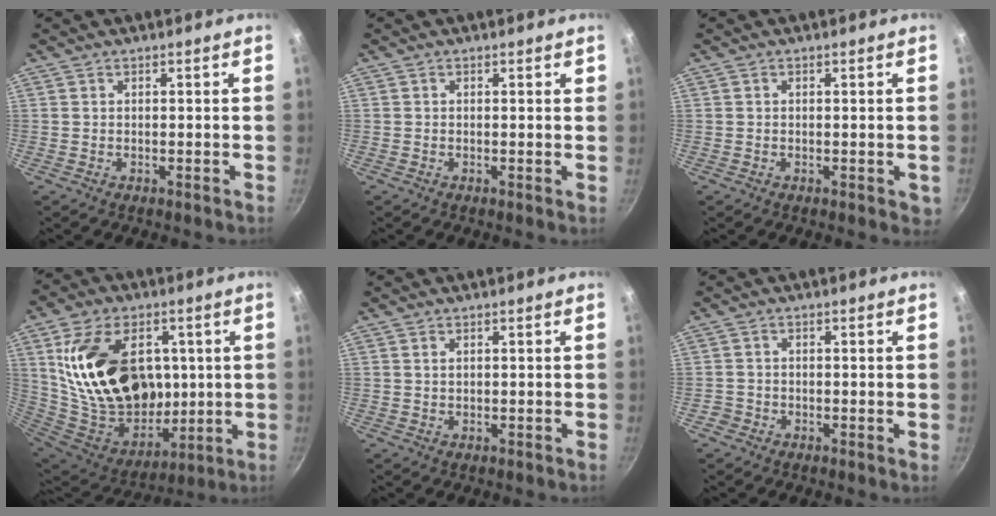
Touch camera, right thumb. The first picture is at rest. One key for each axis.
{"total": 0.6, "fx": 0.3, "fy": 0.3, "fz": 0.5, "tx": -0.005, "ty": 0.001, "tz": 0.000}
{"total": 2.0, "fx": -0.1, "fy": 1.3, "fz": 1.5, "tx": -0.014, "ty": 0.000, "tz": 0.000}
{"total": 27.0, "fx": 5.8, "fy": 18.6, "fz": 18.7, "tx": -0.296, "ty": -0.025, "tz": 0.120}
{"total": 0.8, "fx": 0.3, "fy": 0.5, "fz": 0.5, "tx": -0.007, "ty": 0.002, "tz": 0.006}
{"total": 1.5, "fx": -0.8, "fy": 1.2, "fz": 0.5, "tx": -0.007, "ty": 0.003, "tz": -0.017}